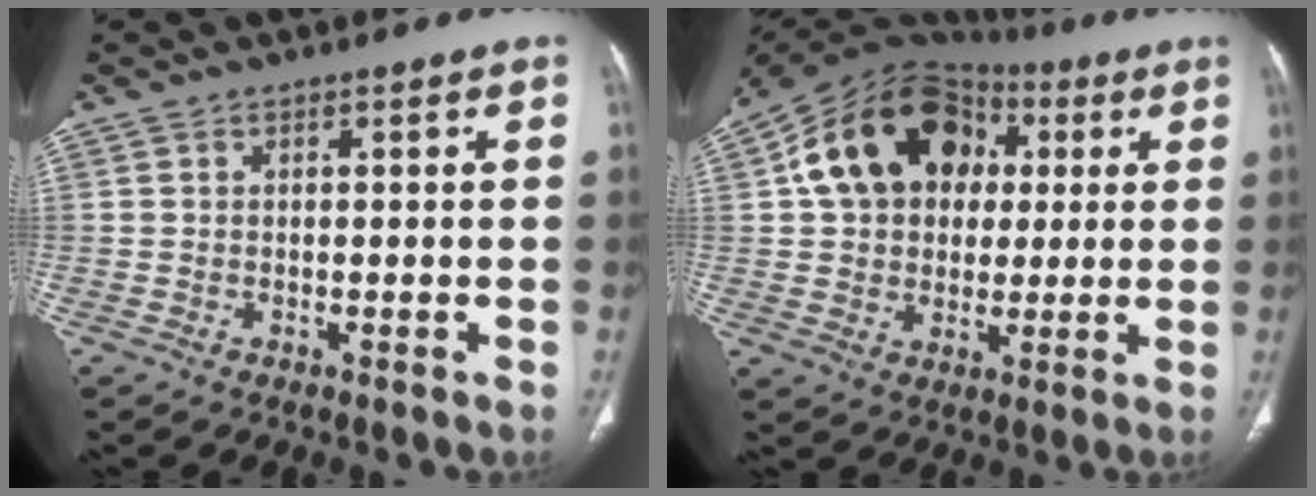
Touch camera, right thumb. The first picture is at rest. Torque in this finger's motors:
{"motor_torque": [-1.20, 1.78, 0.52, -0.35, 0.16]}